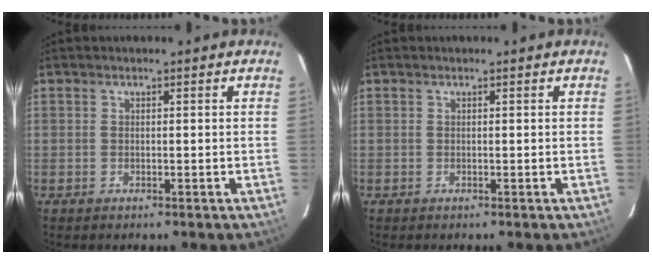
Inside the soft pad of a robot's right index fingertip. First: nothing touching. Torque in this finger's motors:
{"motor_torque": [0.00, 0.00, 0.00, 0.00]}